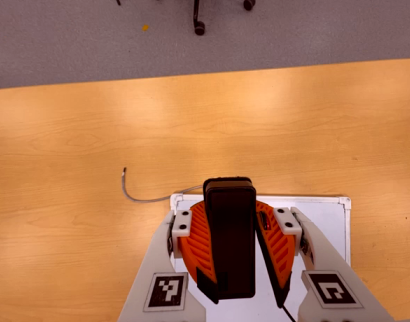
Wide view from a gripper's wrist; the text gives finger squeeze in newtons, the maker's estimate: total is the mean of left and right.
{"total": 11.2, "left": 10.4, "right": 11.9}